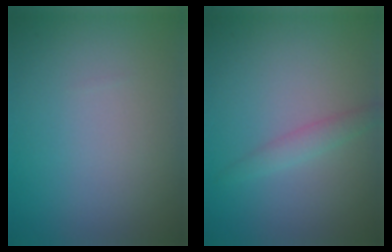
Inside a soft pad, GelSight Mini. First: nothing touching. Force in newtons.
{"total": 1.5, "press": 1.5, "slide": 0.0}